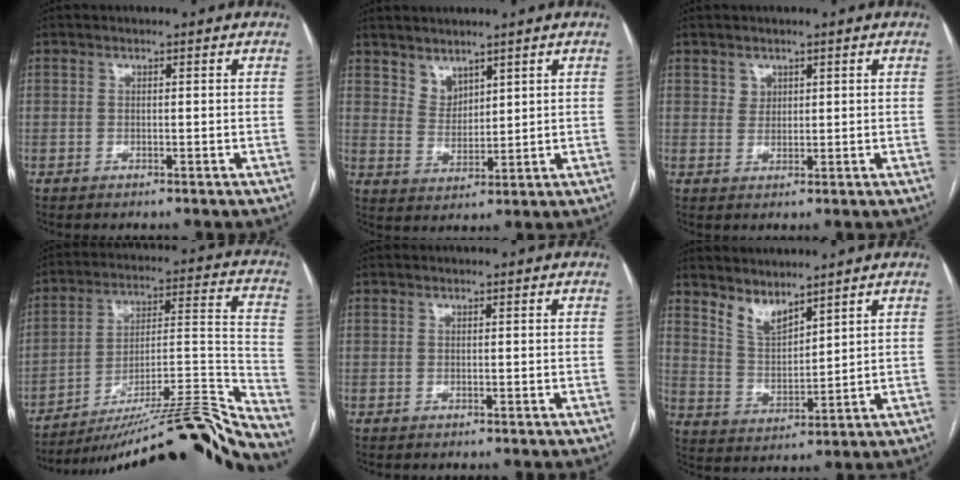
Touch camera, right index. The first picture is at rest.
{"total": 3.9, "force": [3.2, 2.1, 0.9], "torque": [-0.017, 0.001, 0.073]}
{"total": 1.9, "force": [1.1, 1.5, 0.3], "torque": [0.004, 0.001, 0.017]}
{"total": 27.6, "force": [-25.2, -0.7, 11.0], "torque": [-0.085, 0.005, -0.364]}
{"total": 0.0}
{"total": 5.6, "force": [4.9, 1.7, 2.1], "torque": [-0.047, -0.004, 0.112]}